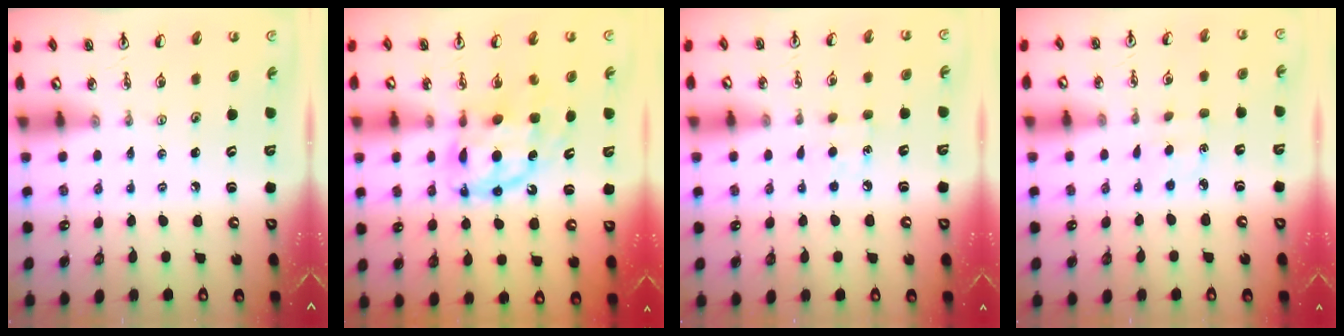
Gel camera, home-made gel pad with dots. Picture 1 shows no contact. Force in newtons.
{"total": 11.3, "press": 11.2, "slide": 1.2}
{"total": 7.3, "press": 7.3, "slide": 0.9}
{"total": 2.7, "press": 2.6, "slide": 0.3}